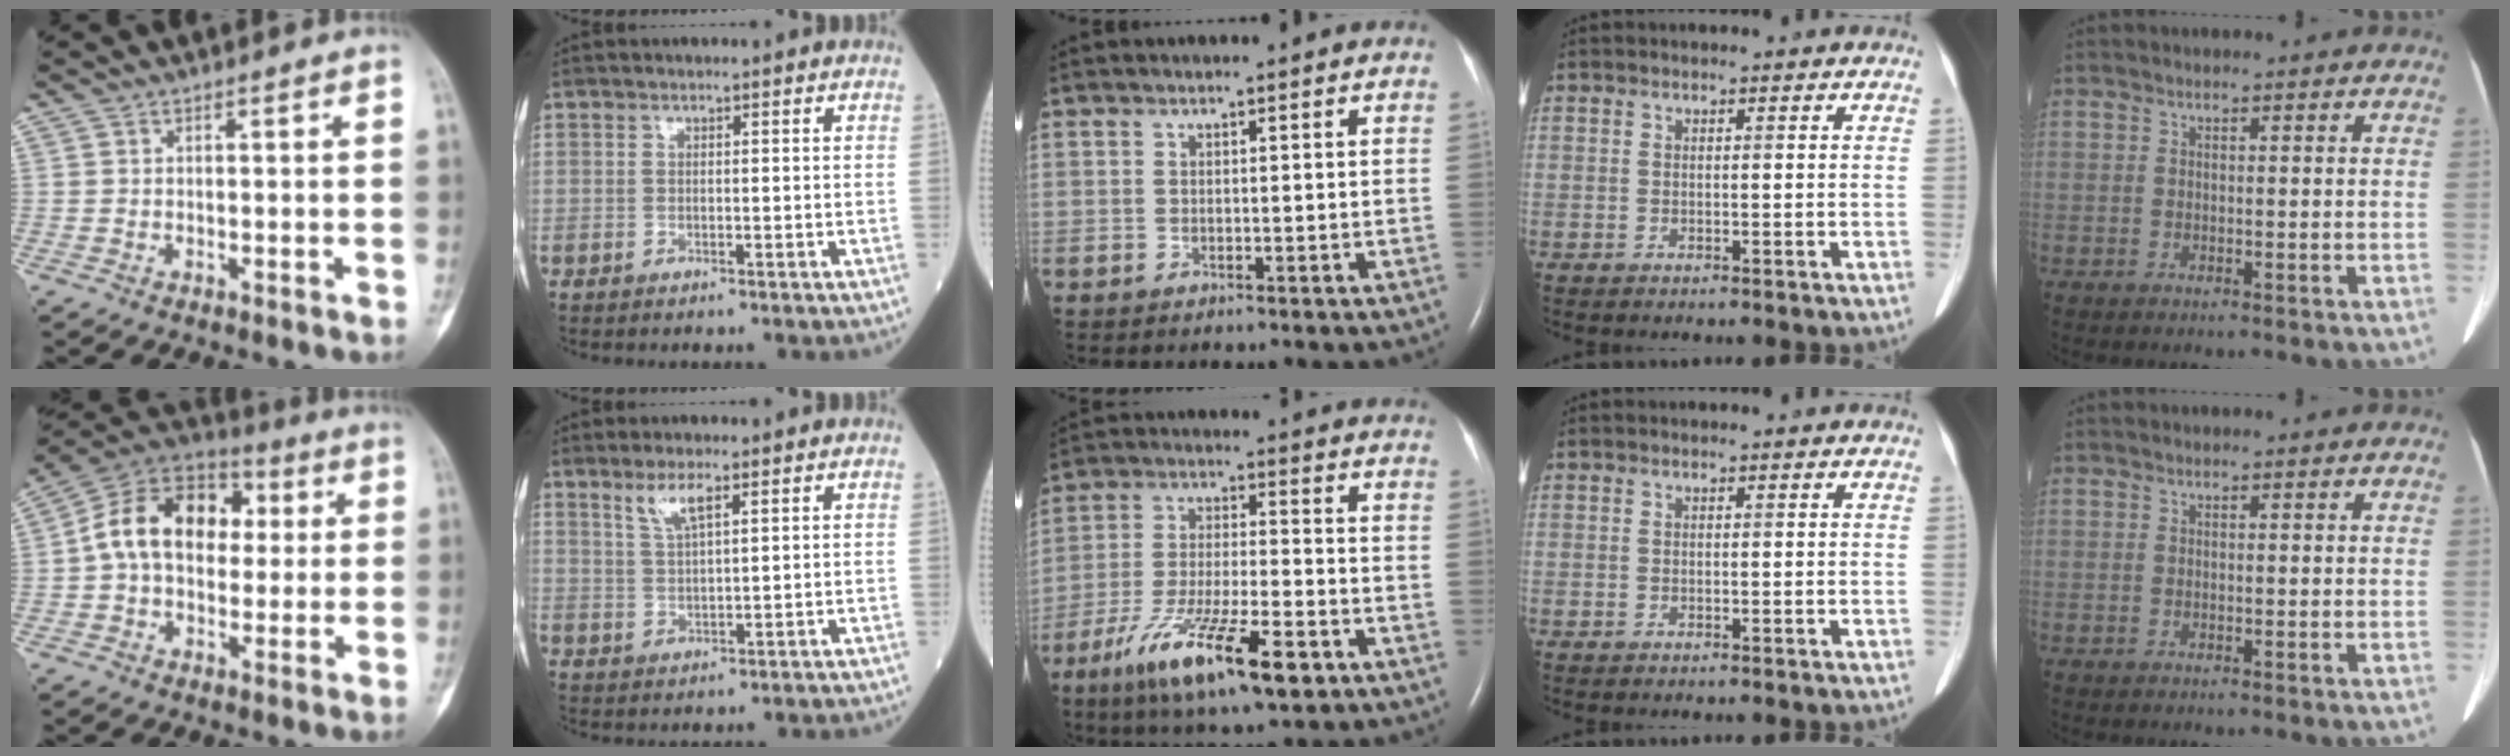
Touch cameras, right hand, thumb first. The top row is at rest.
{"thumb": {"total": 16.6, "force": [1.7, 11.6, 11.8], "torque": [-0.167, 0.039, 0.015]}, "index": {"total": 3.9, "force": [2.4, 0.5, 3.0], "torque": [-0.065, 0.001, 0.049]}, "middle": {"total": 15.1, "force": [-8.4, 2.7, 12.2], "torque": [-0.230, -0.025, -0.141]}}